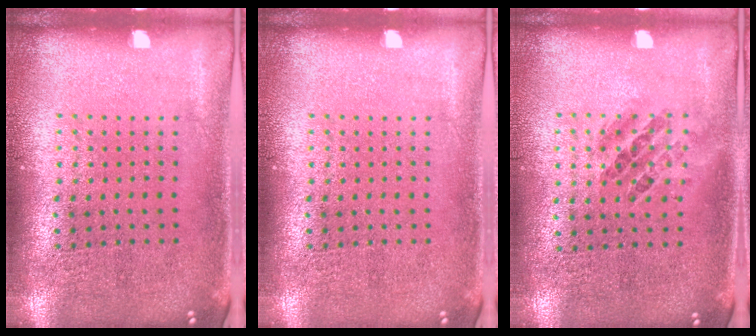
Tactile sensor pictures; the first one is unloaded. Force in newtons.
{"total": 0.0}
{"total": 0.9, "press": 0.7, "slide": 0.5}